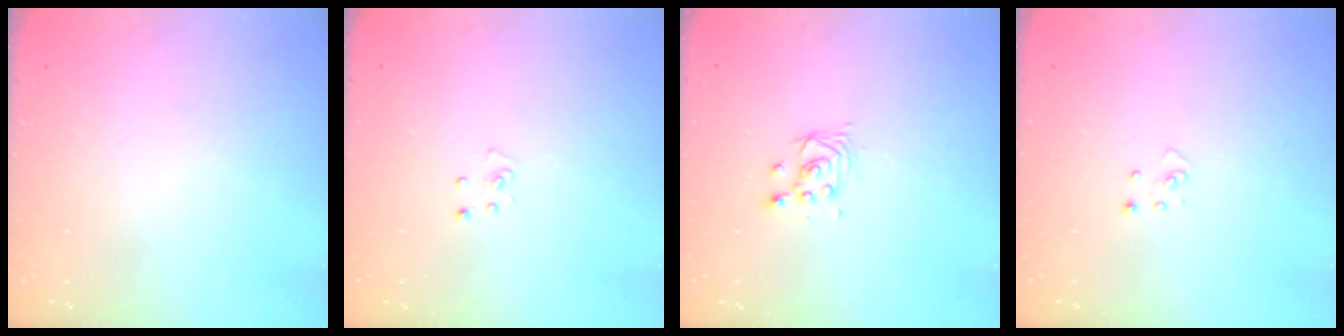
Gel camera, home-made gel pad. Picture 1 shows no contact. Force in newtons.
{"total": 2.5, "press": 2.5, "slide": 0.3}
{"total": 2.9, "press": 2.9, "slide": 0.1}
{"total": 3.4, "press": 3.4, "slide": 0.1}